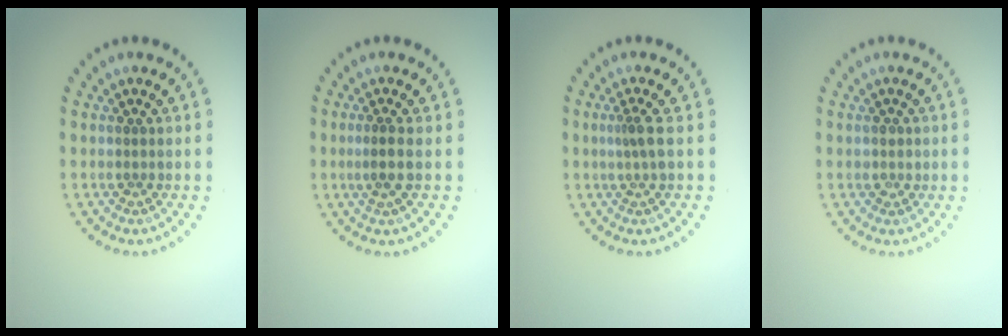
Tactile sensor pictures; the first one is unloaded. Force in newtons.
{"total": 1.3, "press": 1.0, "slide": 0.9}
{"total": 1.7, "press": 1.2, "slide": 1.2}
{"total": 1.0, "press": 0.9, "slide": 0.4}